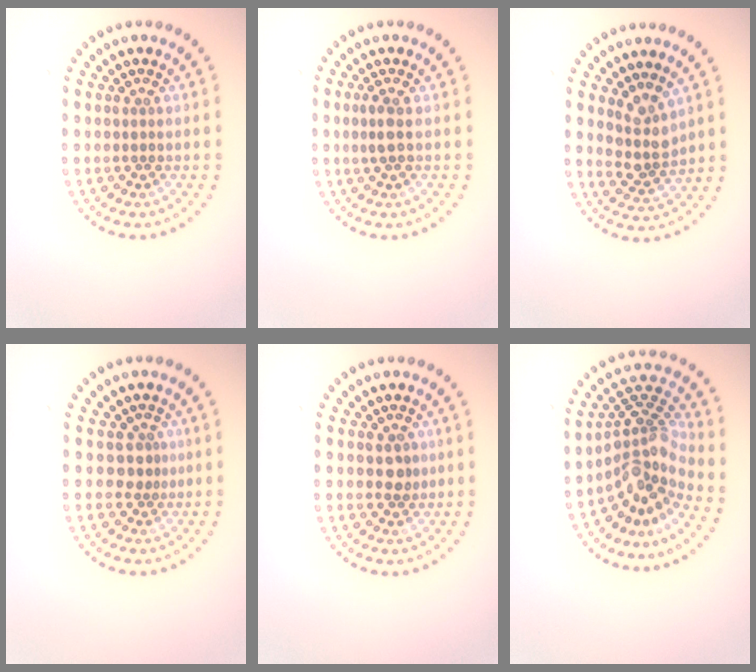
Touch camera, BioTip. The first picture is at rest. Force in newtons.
{"total": 1.2, "press": 1.1, "slide": 0.5}
{"total": 2.8, "press": 2.2, "slide": 1.8}
{"total": 1.3, "press": 0.8, "slide": 1.0}
{"total": 1.5, "press": 1.4, "slide": 0.5}
{"total": 4.8, "press": 3.1, "slide": 3.7}